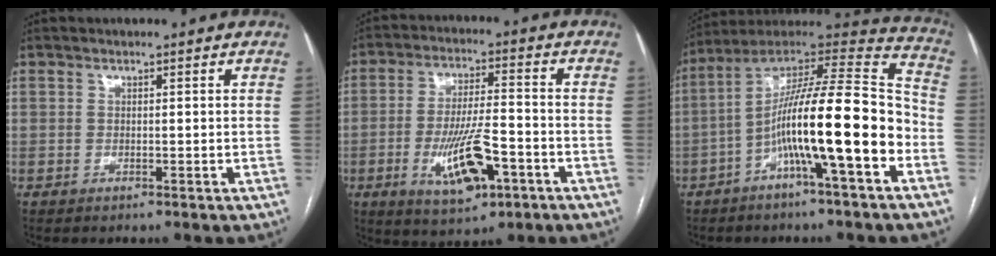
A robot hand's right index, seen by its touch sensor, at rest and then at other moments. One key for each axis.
{"total": 11.4, "fx": -4.2, "fy": 3.4, "fz": 10.0, "tx": -0.187, "ty": -0.004, "tz": -0.066}
{"total": 19.3, "fx": -5.8, "fy": 1.5, "fz": 18.4, "tx": -0.306, "ty": 0.018, "tz": -0.100}